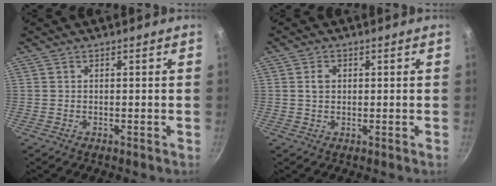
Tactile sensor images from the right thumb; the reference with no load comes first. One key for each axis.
{"total": 2.4, "fx": 0.5, "fy": 1.8, "fz": 1.4, "tx": -0.019, "ty": 0.002, "tz": 0.008}